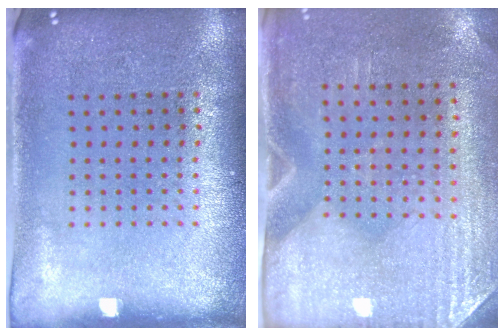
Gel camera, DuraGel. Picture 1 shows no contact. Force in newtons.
{"total": 2.9, "press": 2.5, "slide": 1.5}